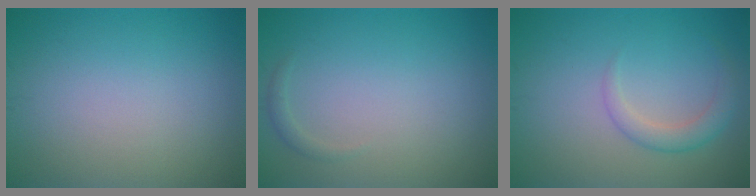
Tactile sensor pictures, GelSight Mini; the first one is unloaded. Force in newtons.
{"total": 0.7, "press": 0.7, "slide": 0.1}
{"total": 2.3, "press": 2.2, "slide": 0.1}